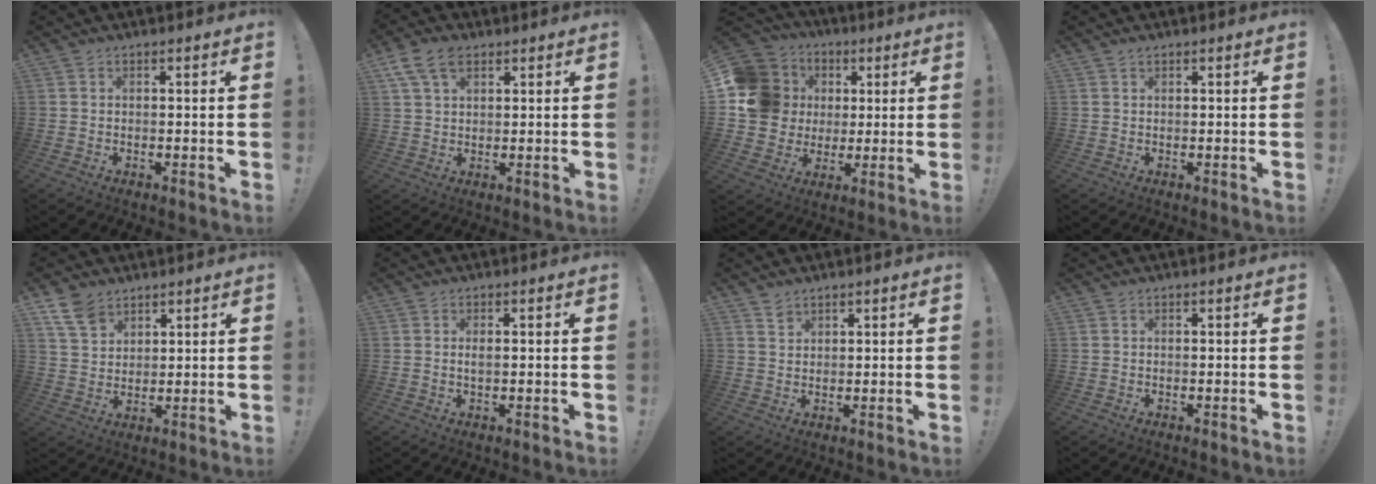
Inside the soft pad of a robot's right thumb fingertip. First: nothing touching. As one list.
[{"total": 8.6, "force": [4.4, 5.2, 5.2], "torque": [-0.094, -0.002, 0.087]}, {"total": 16.1, "force": [2.8, 14.6, 6.3], "torque": [-0.112, 0.004, 0.082]}, {"total": 0.8, "force": [0.6, 0.3, 0.3], "torque": [-0.005, 0.000, 0.011]}, {"total": 8.1, "force": [5.7, 4.8, 3.3], "torque": [-0.061, -0.027, 0.114]}, {"total": 1.2, "force": [0.0, 0.4, 1.1], "torque": [-0.020, 0.001, -0.002]}, {"total": 2.2, "force": [1.9, 1.1, 0.5], "torque": [0.003, -0.016, 0.033]}, {"total": 0.0}]